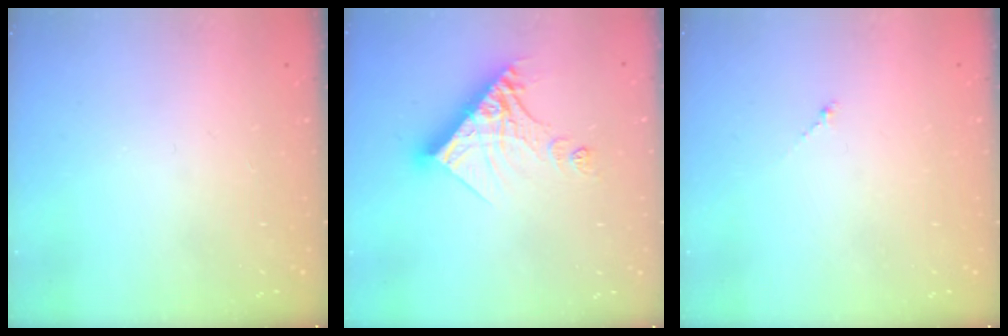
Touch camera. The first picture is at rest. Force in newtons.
{"total": 14.6, "press": 14.5, "slide": 1.3}
{"total": 0.7, "press": 0.6, "slide": 0.4}